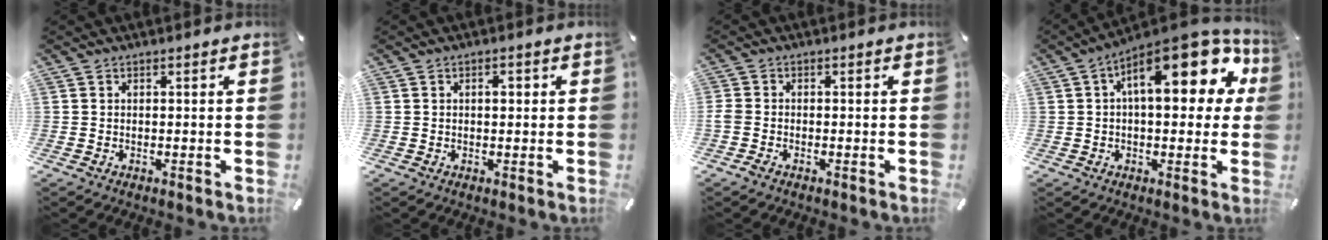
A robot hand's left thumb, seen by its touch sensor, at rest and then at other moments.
{"total": 1.8, "force": [0.3, 1.1, 1.3], "torque": [-0.012, 0.002, 0.000]}
{"total": 1.7, "force": [-1.1, 0.9, 0.9], "torque": [-0.024, 0.000, -0.023]}
{"total": 19.1, "force": [6.4, 8.9, 15.7], "torque": [-0.211, -0.033, 0.102]}